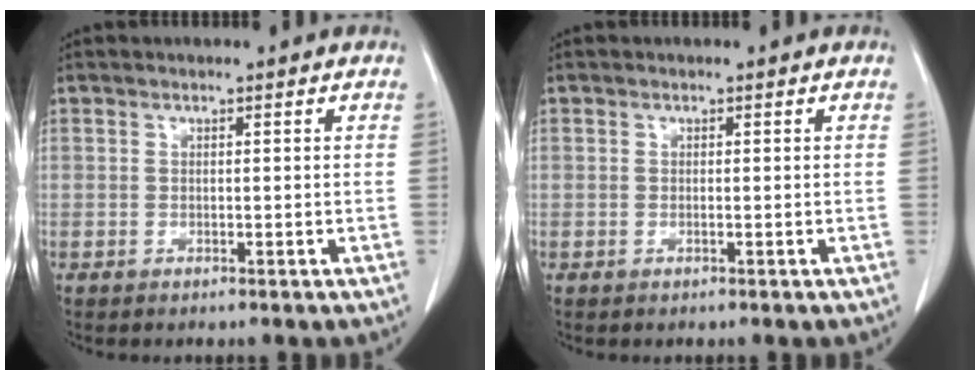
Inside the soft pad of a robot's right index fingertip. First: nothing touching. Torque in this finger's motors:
{"motor_torque": [0.09, 0.02, 0.05, 0.00]}